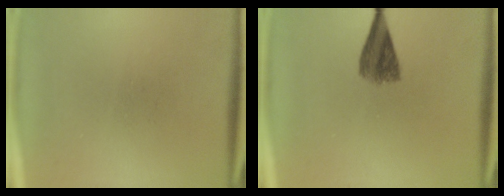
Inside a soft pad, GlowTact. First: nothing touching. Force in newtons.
{"total": 5.3}